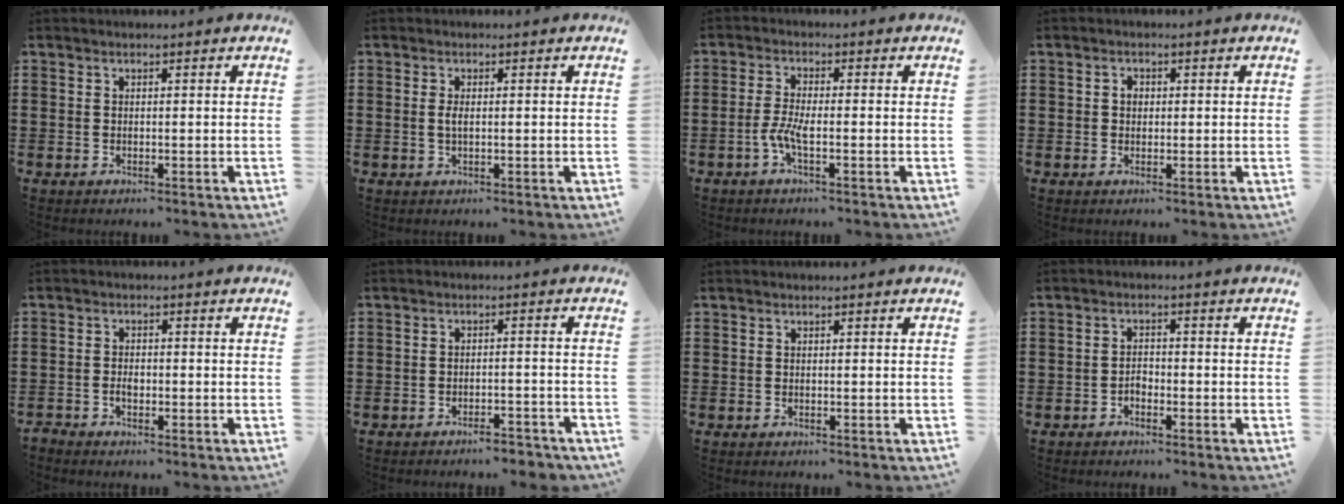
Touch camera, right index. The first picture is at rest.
{"total": 1.6, "force": [0.0, 0.5, 1.5], "torque": [-0.029, 0.002, -0.001]}
{"total": 3.7, "force": [-1.5, 0.8, 3.3], "torque": [-0.077, -0.006, -0.034]}
{"total": 1.3, "force": [0.2, 1.1, 0.8], "torque": [-0.017, 0.008, 0.003]}
{"total": 1.6, "force": [-0.8, 0.9, 1.1], "torque": [-0.022, 0.002, -0.017]}
{"total": 3.0, "force": [-2.9, 0.3, 0.8], "torque": [-0.016, 0.002, -0.060]}
{"total": 0.0}
{"total": 1.8, "force": [-1.0, 1.0, 1.0], "torque": [-0.023, 0.002, -0.020]}